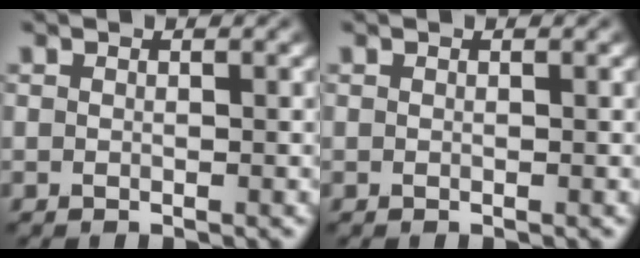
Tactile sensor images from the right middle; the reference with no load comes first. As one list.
[{"total": 0.0}]